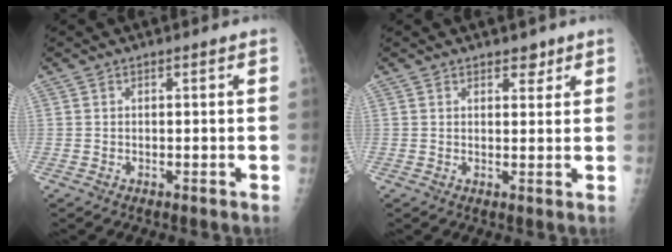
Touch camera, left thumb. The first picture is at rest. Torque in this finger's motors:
{"motor_torque": [-0.35, 0.05, -0.24, -0.27, -0.03]}